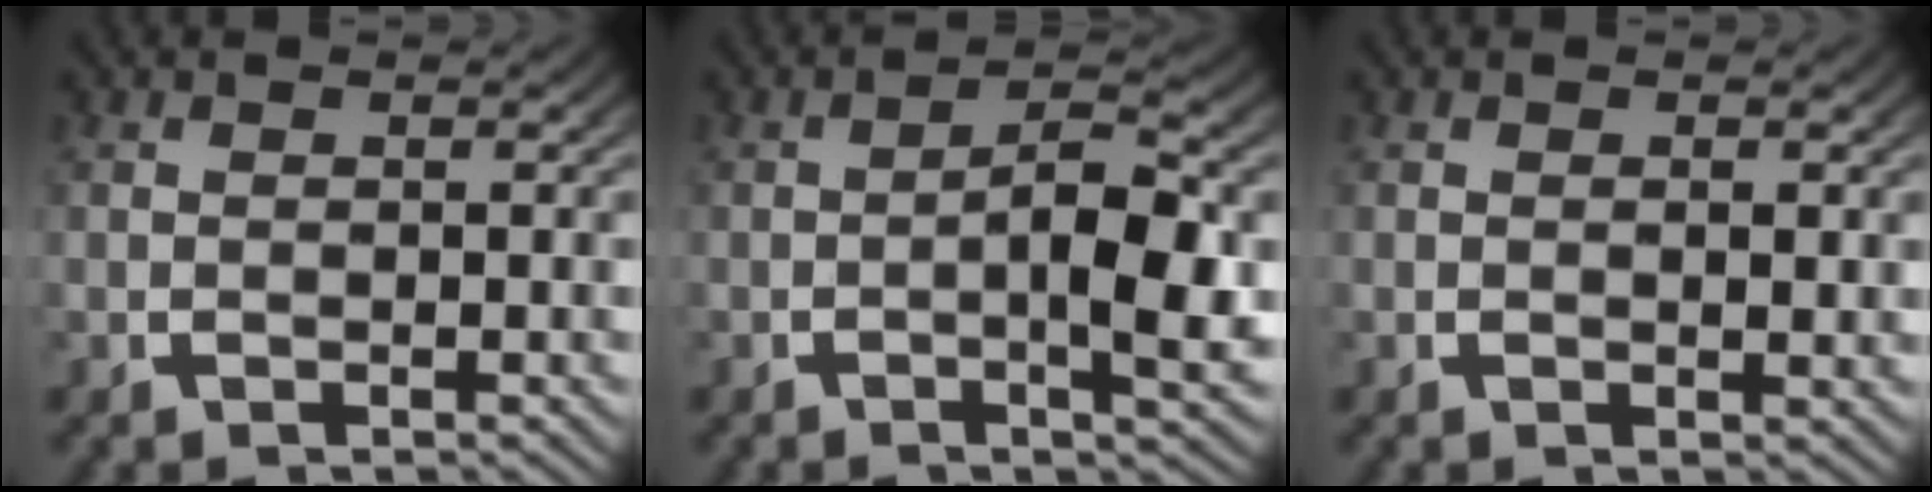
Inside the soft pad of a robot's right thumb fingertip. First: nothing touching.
{"total": 5.8, "force": [-1.1, 2.0, 5.3], "torque": [-0.088, -0.001, -0.023]}
{"total": 0.7, "force": [0.1, 0.2, 0.6], "torque": [-0.009, -0.003, 0.000]}